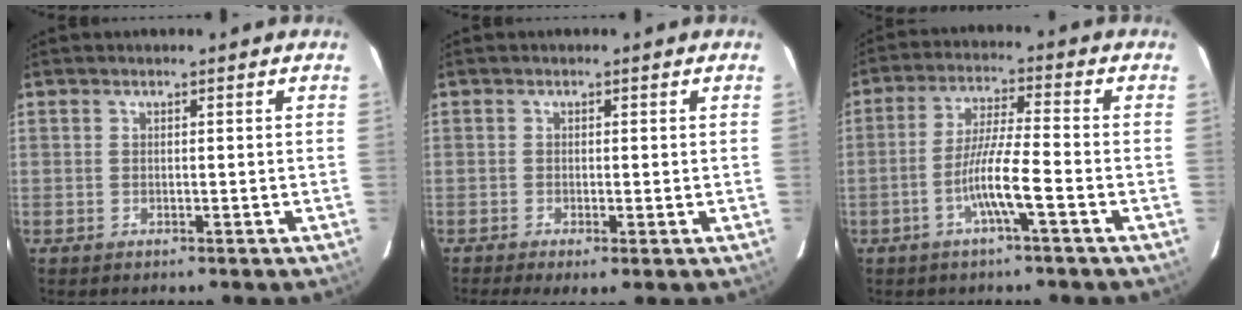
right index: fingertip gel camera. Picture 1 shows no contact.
{"total": 3.2, "force": [-1.4, 0.9, 2.7], "torque": [-0.049, -0.011, -0.024]}
{"total": 7.6, "force": [-2.9, -0.3, 7.1], "torque": [-0.136, 0.002, -0.057]}